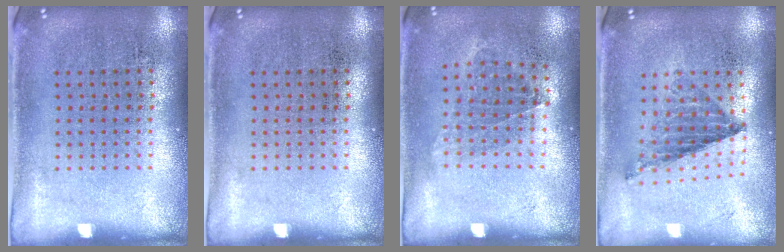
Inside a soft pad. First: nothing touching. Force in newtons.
{"total": 0.0}
{"total": 1.0, "press": 0.8, "slide": 0.6}
{"total": 0.8, "press": 0.8, "slide": 0.1}